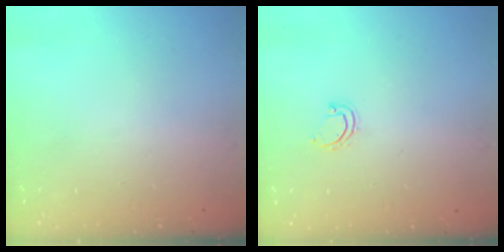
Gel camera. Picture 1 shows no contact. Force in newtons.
{"total": 3.0, "press": 3.0, "slide": 0.2}